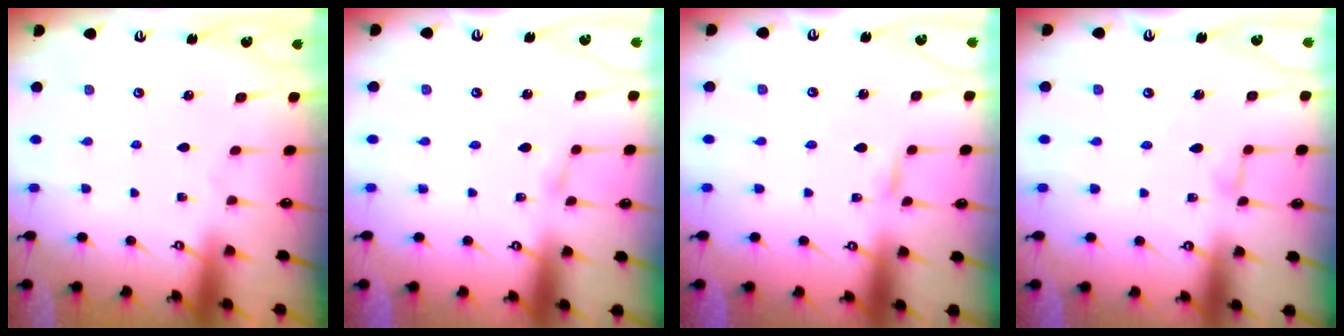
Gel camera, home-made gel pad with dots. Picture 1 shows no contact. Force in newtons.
{"total": 2.3, "press": 2.2, "slide": 0.2}
{"total": 1.9, "press": 1.9, "slide": 0.1}
{"total": 2.9, "press": 2.9, "slide": 0.3}